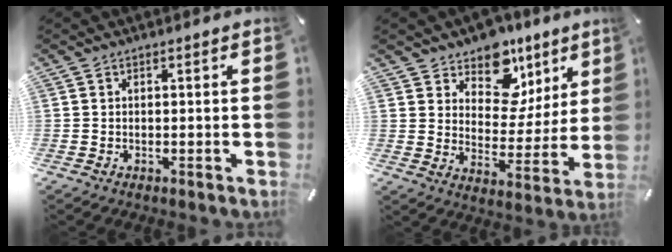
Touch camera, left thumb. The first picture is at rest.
{"total": 12.4, "force": [8.7, 8.0, 4.0], "torque": [-0.065, -0.071, 0.159]}